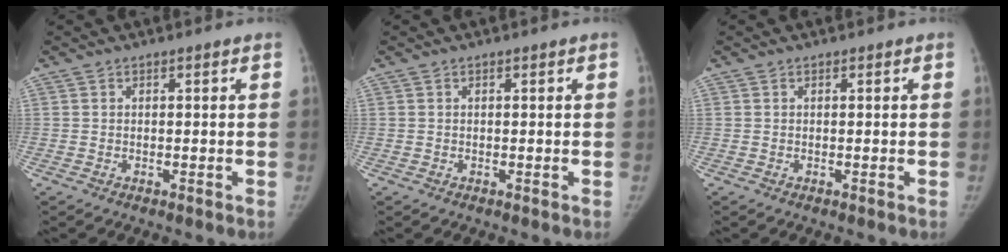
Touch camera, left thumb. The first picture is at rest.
{"total": 0.0}
{"total": 0.0}